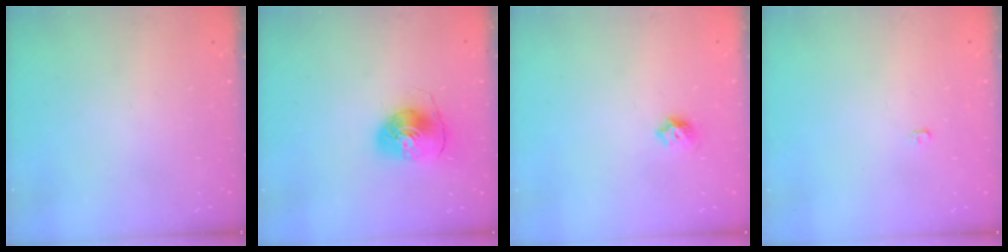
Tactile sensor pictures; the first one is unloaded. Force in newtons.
{"total": 7.7, "press": 7.7, "slide": 0.7}
{"total": 4.9, "press": 4.8, "slide": 0.8}
{"total": 2.4, "press": 2.4, "slide": 0.2}